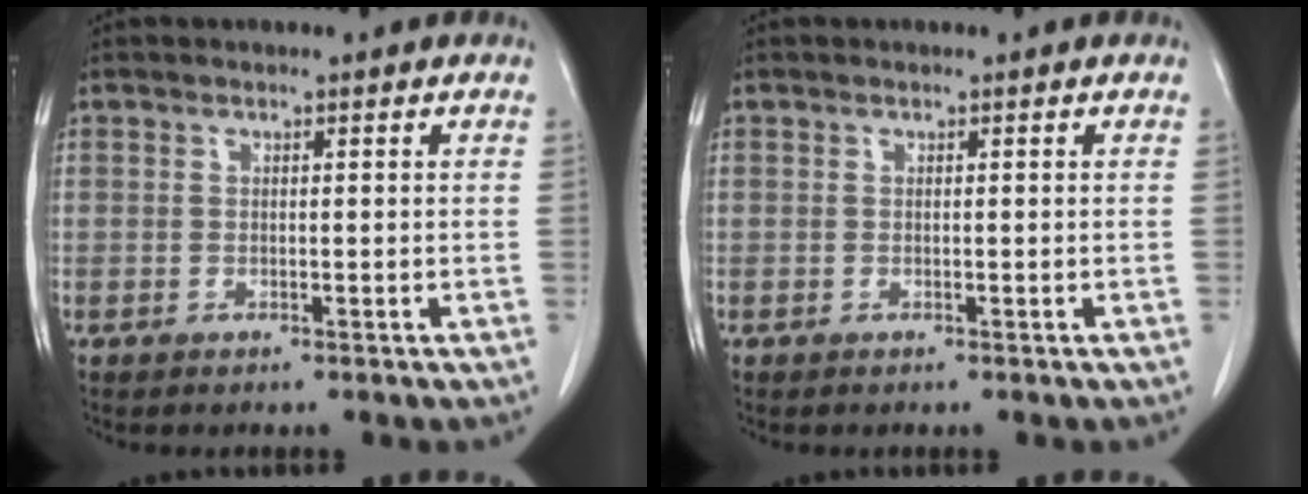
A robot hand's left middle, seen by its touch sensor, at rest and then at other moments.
{"total": 0.0}